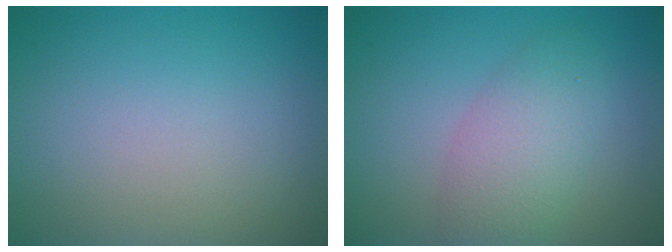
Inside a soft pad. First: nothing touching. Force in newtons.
{"total": 4.1, "press": 4.1, "slide": 0.2}